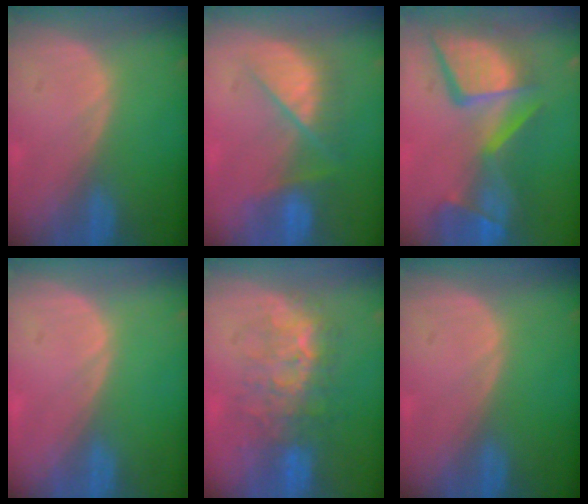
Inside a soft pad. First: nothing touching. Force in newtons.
{"total": 7.3, "press": 7.2, "slide": 0.6}
{"total": 13.9, "press": 11.3, "slide": 8.2}
{"total": 0.0}
{"total": 8.0, "press": 7.8, "slide": 1.5}
{"total": 0.0}